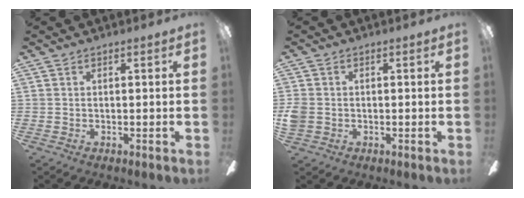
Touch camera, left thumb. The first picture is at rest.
{"total": 3.4, "force": [-0.7, 2.9, 1.6], "torque": [-0.033, 0.007, -0.012]}